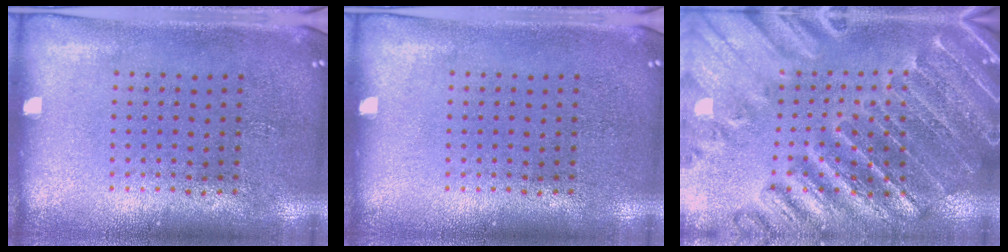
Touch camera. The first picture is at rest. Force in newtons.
{"total": 0.0}
{"total": 2.8, "press": 2.8, "slide": 0.4}